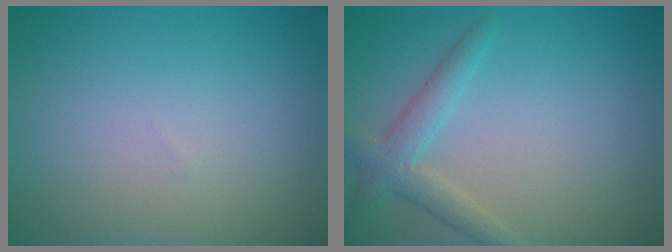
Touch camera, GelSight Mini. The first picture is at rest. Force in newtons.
{"total": 2.7, "press": 2.7, "slide": 0.3}